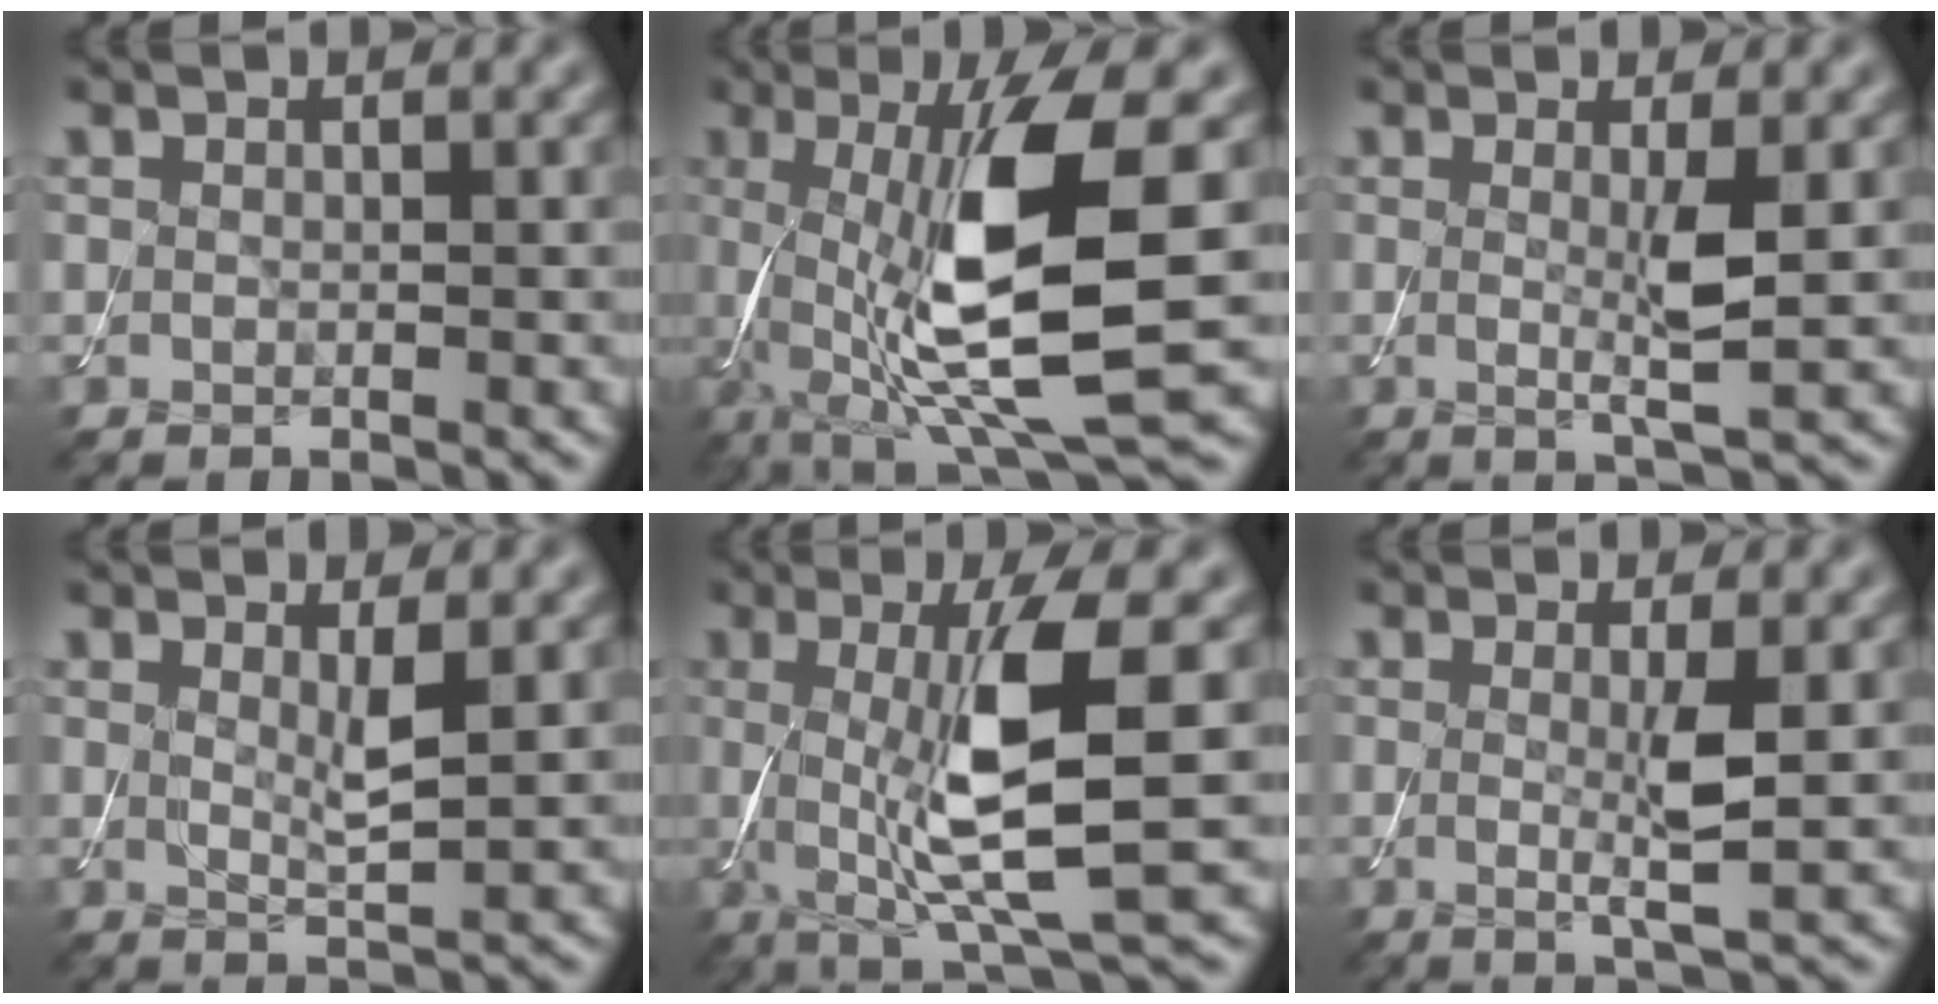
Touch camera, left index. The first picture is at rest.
{"total": 12.6, "force": [0.0, 3.2, 12.2], "torque": [-0.215, -0.010, 0.007]}
{"total": 3.2, "force": [0.1, 0.3, 3.2], "torque": [-0.062, -0.010, 0.002]}
{"total": 2.2, "force": [0.8, 0.4, 2.0], "torque": [-0.035, -0.009, 0.014]}
{"total": 9.5, "force": [0.2, 1.9, 9.3], "torque": [-0.148, -0.007, 0.012]}
{"total": 3.2, "force": [0.0, 0.3, 3.2], "torque": [-0.063, -0.010, 0.001]}